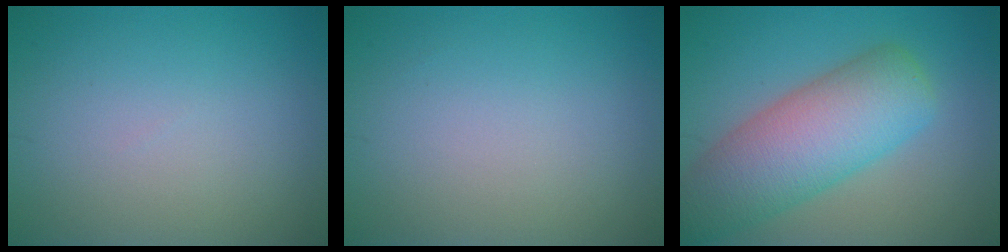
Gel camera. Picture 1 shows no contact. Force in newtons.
{"total": 0.0}
{"total": 8.8, "press": 8.8, "slide": 0.4}